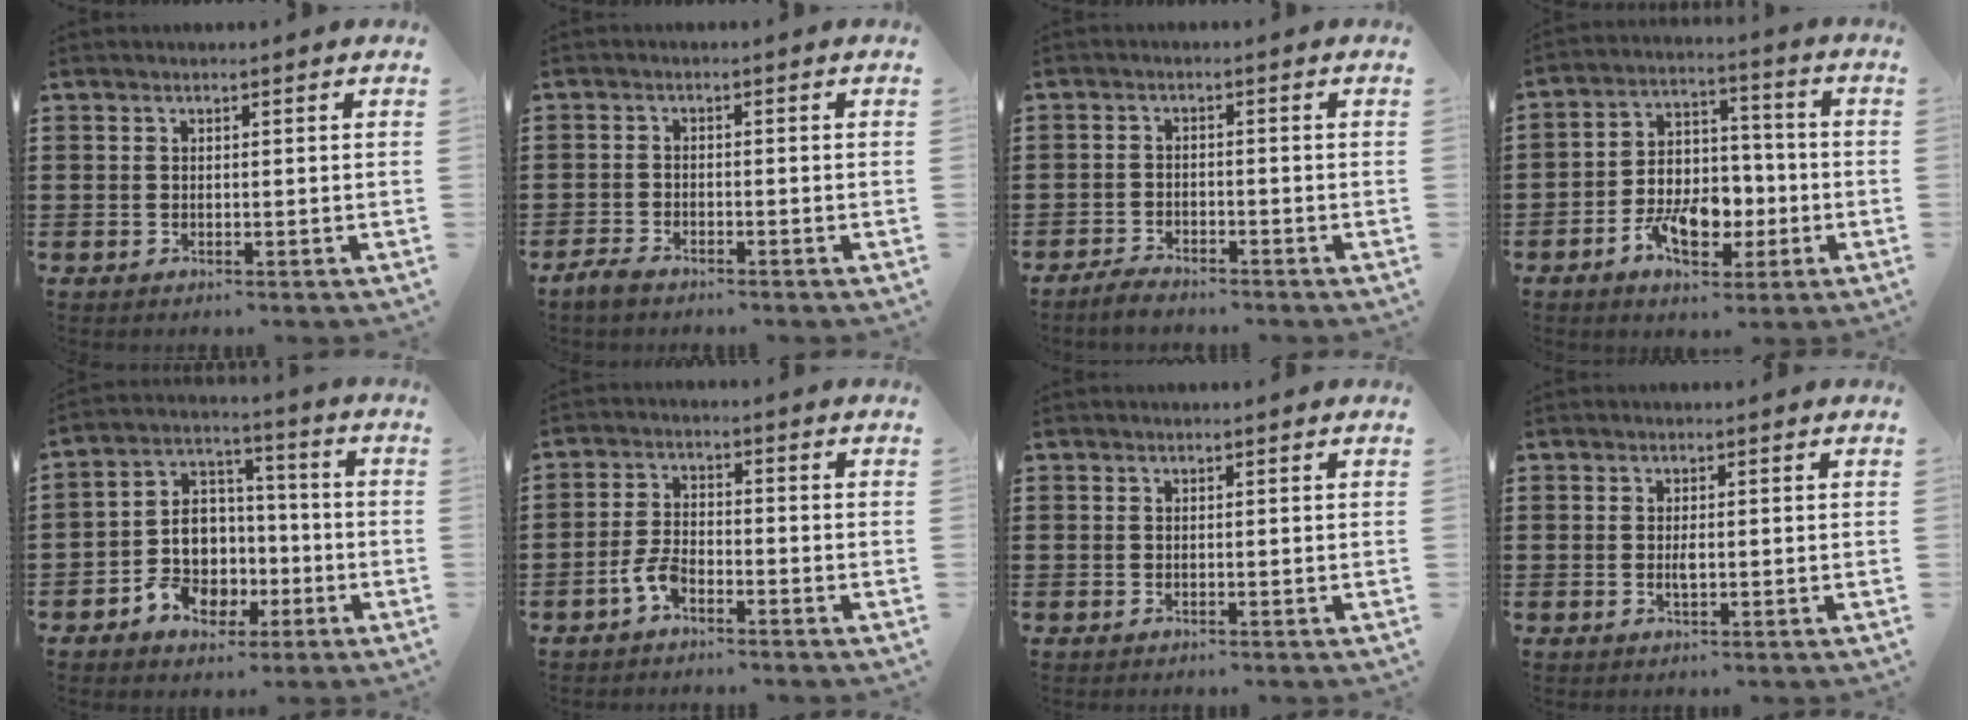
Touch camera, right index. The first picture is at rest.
{"total": 1.8, "force": [-1.7, 0.5, 0.3], "torque": [-0.008, 0.004, -0.034]}
{"total": 2.1, "force": [-2.1, 0.1, 0.1], "torque": [-0.009, 0.001, -0.042]}
{"total": 8.9, "force": [-3.4, 5.8, 5.8], "torque": [-0.109, 0.012, -0.058]}
{"total": 9.2, "force": [-3.8, 7.2, 4.3], "torque": [-0.085, 0.022, -0.070]}
{"total": 4.1, "force": [-2.5, 1.6, 2.9], "torque": [-0.079, -0.006, -0.053]}
{"total": 0.0}
{"total": 1.8, "force": [-0.1, 0.6, 1.7], "torque": [-0.033, -0.003, -0.001]}